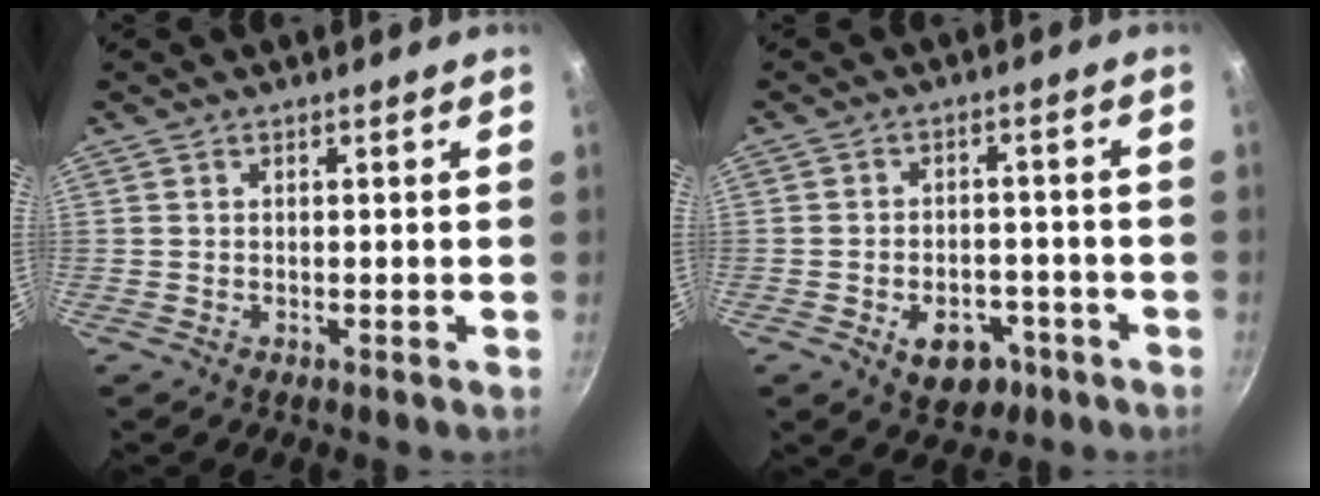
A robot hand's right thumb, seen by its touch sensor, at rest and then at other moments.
{"total": 8.4, "force": [-3.7, 5.7, 4.8], "torque": [-0.041, 0.022, -0.046]}